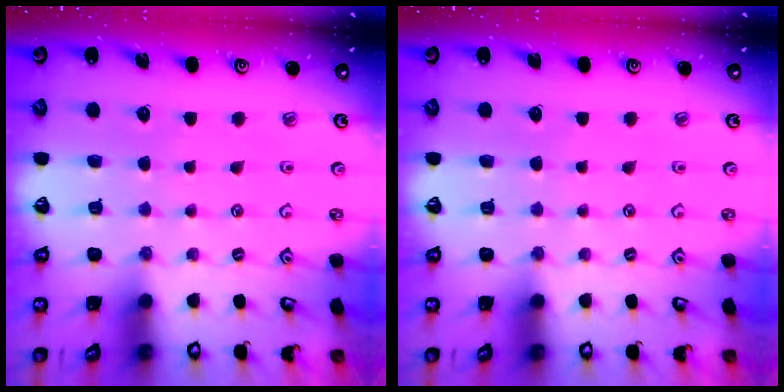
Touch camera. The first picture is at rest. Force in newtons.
{"total": 0.0}